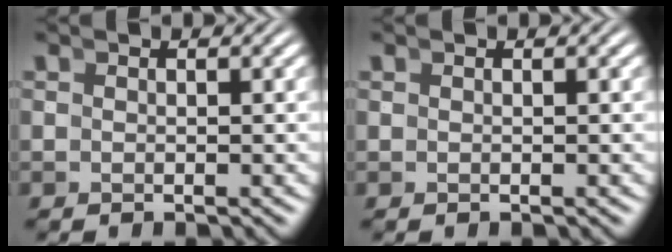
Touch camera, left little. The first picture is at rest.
{"total": 0.0}